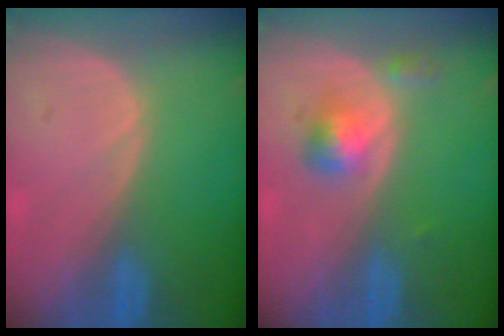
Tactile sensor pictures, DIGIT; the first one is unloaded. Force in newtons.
{"total": 3.3, "press": 3.3, "slide": 0.2}